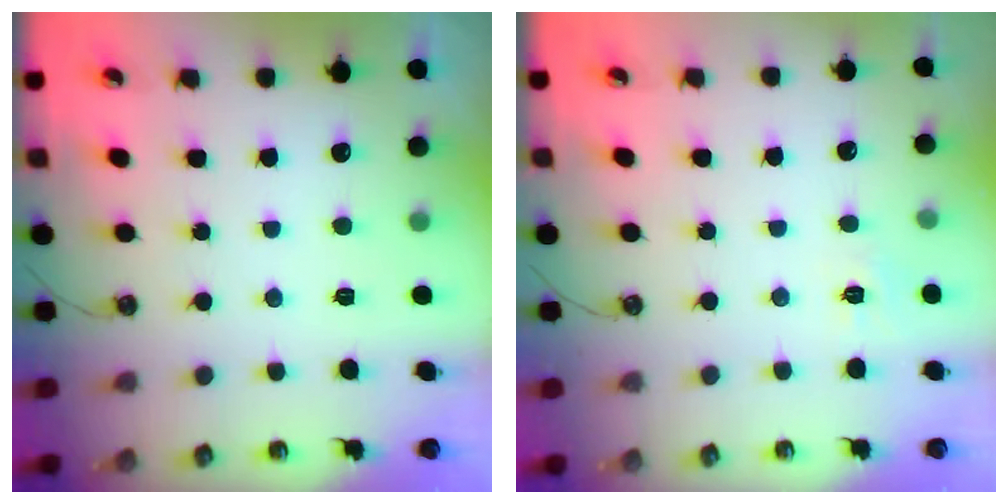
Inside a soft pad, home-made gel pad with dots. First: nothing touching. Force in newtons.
{"total": 3.6, "press": 3.6, "slide": 0.5}